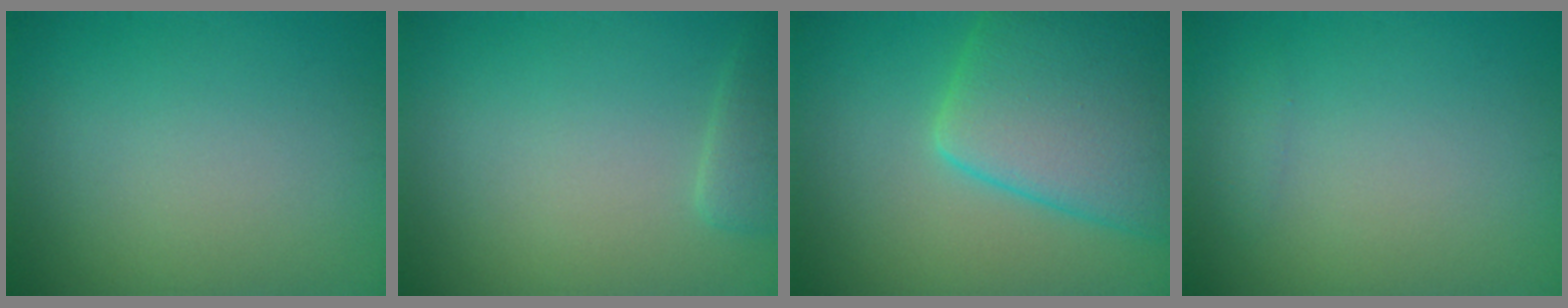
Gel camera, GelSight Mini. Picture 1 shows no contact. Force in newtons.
{"total": 1.6, "press": 1.6, "slide": 0.2}
{"total": 10.0, "press": 10.0, "slide": 0.4}
{"total": 0.5, "press": 0.5, "slide": 0.1}